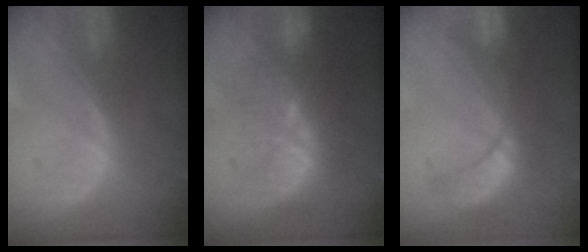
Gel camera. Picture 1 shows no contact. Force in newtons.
{"total": 9.7, "press": 8.9, "slide": 3.8}
{"total": 8.4, "press": 7.6, "slide": 3.6}